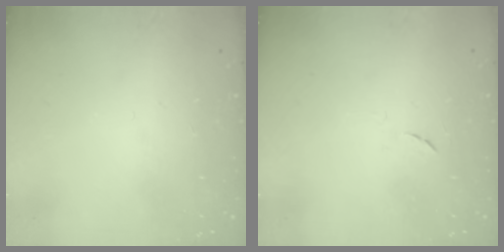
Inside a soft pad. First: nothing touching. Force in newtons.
{"total": 4.8, "press": 4.8, "slide": 0.5}